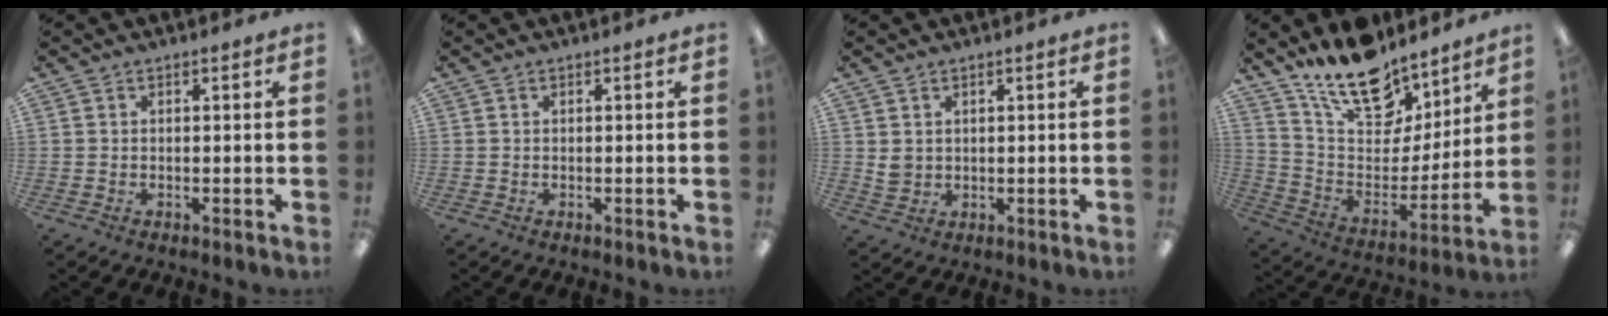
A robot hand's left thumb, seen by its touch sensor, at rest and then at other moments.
{"total": 0.0}
{"total": 2.9, "force": [1.6, 2.3, 0.8], "torque": [-0.010, 0.000, 0.028]}
{"total": 19.2, "force": [15.3, 9.0, 7.3], "torque": [-0.140, -0.105, 0.277]}